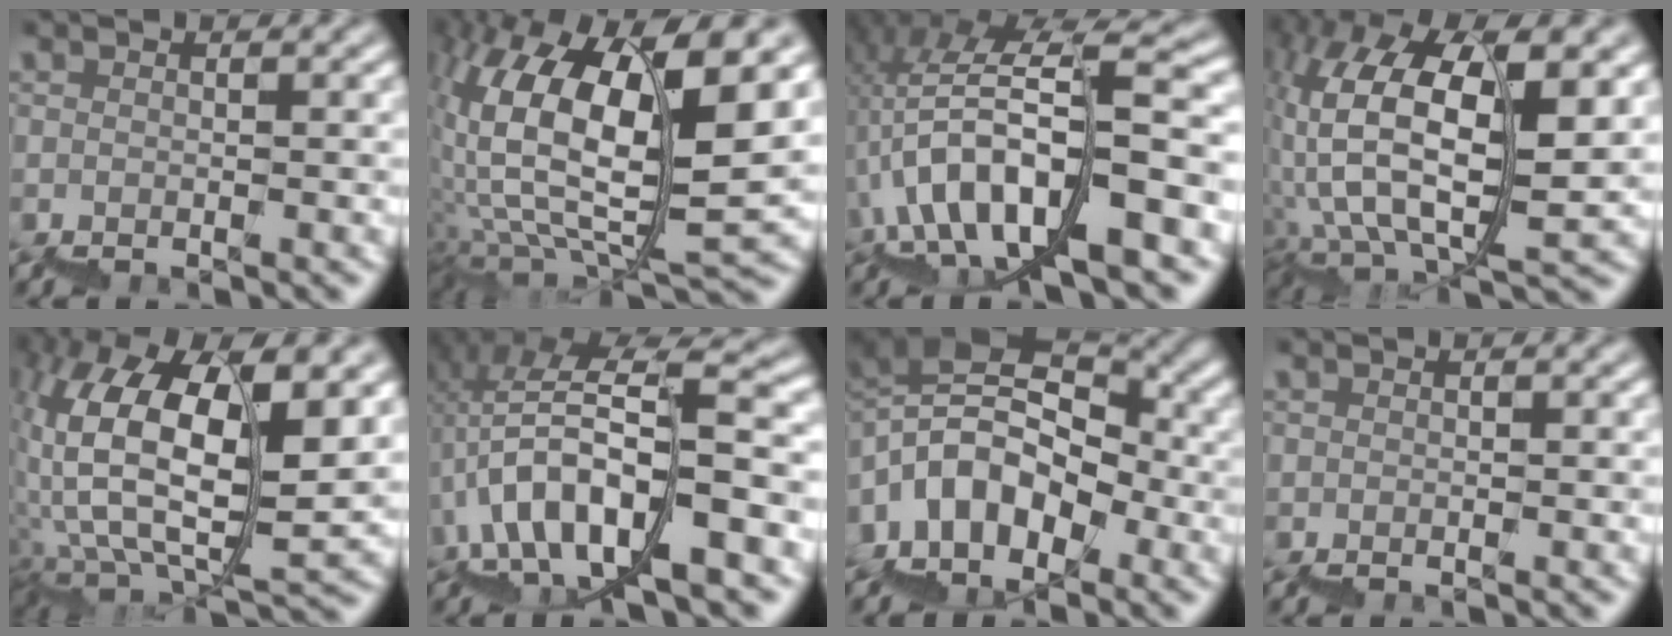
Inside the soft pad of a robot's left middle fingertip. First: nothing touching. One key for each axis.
{"total": 15.1, "fx": 8.2, "fy": 4.6, "fz": 11.8, "tx": -0.226, "ty": 0.022, "tz": 0.155}
{"total": 10.4, "fx": 0.1, "fy": 3.4, "fz": 9.8, "tx": -0.163, "ty": 0.024, "tz": 0.015}
{"total": 13.6, "fx": 5.9, "fy": 6.1, "fz": 10.6, "tx": -0.216, "ty": -0.002, "tz": 0.125}
{"total": 14.8, "fx": 7.1, "fy": 5.9, "fz": 11.5, "tx": -0.230, "ty": 0.014, "tz": 0.144}
{"total": 9.8, "fx": -0.6, "fy": 3.5, "fz": 9.1, "tx": -0.154, "ty": 0.027, "tz": -0.001}
{"total": 8.0, "fx": 1.5, "fy": 5.4, "fz": 5.8, "tx": -0.081, "ty": 0.024, "tz": 0.017}
{"total": 0.0}